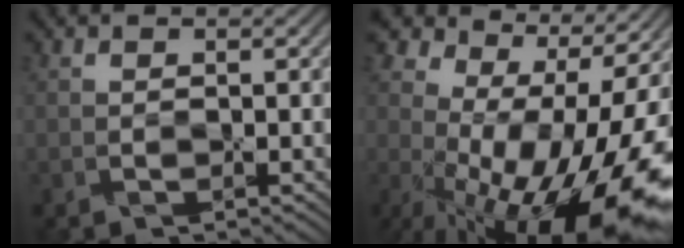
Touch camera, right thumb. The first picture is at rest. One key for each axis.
{"total": 19.6, "fx": -1.9, "fy": 10.3, "fz": 16.5, "tx": -0.227, "ty": 0.018, "tz": -0.026}